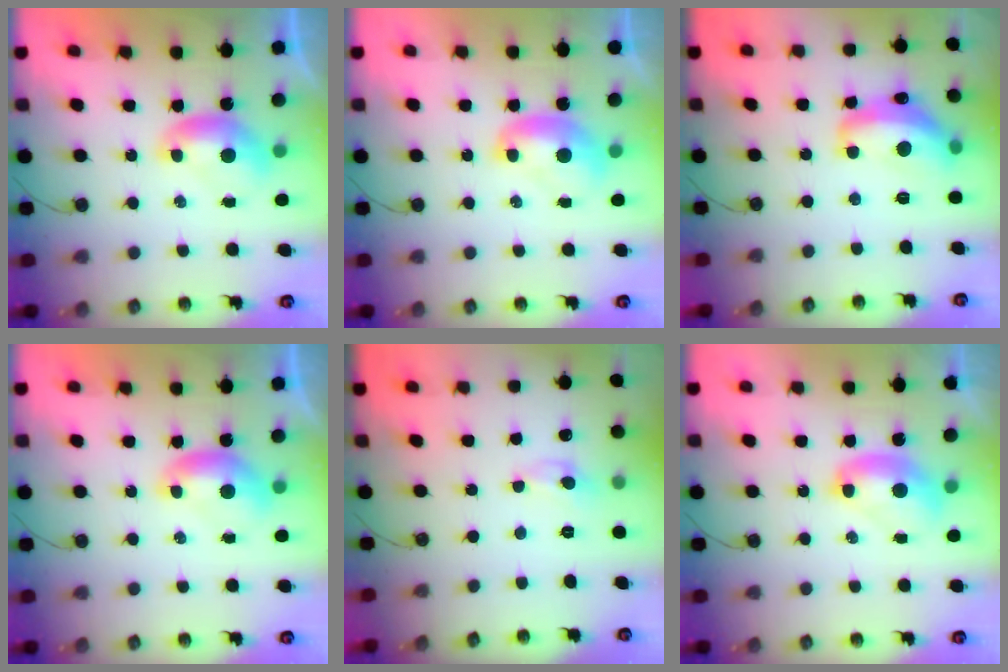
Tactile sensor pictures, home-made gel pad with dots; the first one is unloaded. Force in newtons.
{"total": 1.8, "press": 1.8, "slide": 0.2}
{"total": 10.4, "press": 10.4, "slide": 0.8}
{"total": 0.0}
{"total": 0.0}
{"total": 2.6, "press": 2.6, "slide": 0.2}